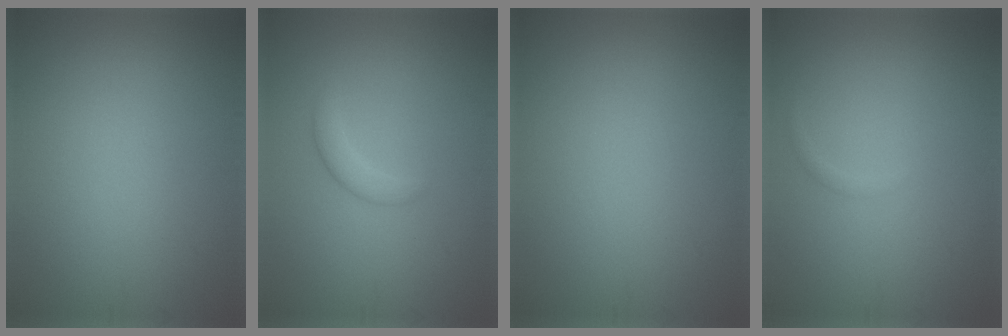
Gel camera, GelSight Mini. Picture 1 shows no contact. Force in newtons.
{"total": 1.5, "press": 1.5, "slide": 0.0}
{"total": 0.0}
{"total": 0.5, "press": 0.5, "slide": 0.0}